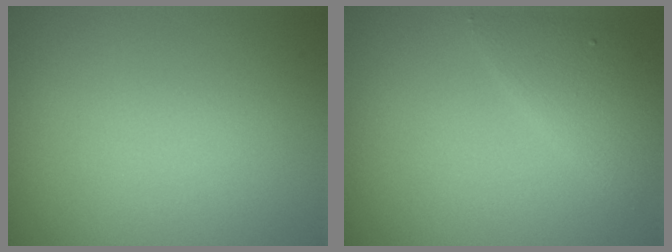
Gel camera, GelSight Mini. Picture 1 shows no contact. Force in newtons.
{"total": 2.6, "press": 2.6, "slide": 0.1}